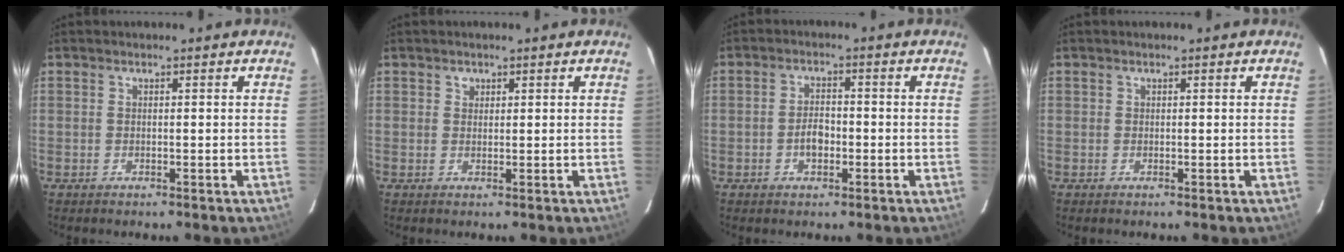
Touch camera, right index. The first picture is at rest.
{"total": 1.0, "force": [0.6, 0.8, 0.1], "torque": [0.003, 0.006, 0.008]}
{"total": 3.7, "force": [-1.2, 2.2, 2.7], "torque": [-0.050, 0.006, -0.018]}
{"total": 0.0}